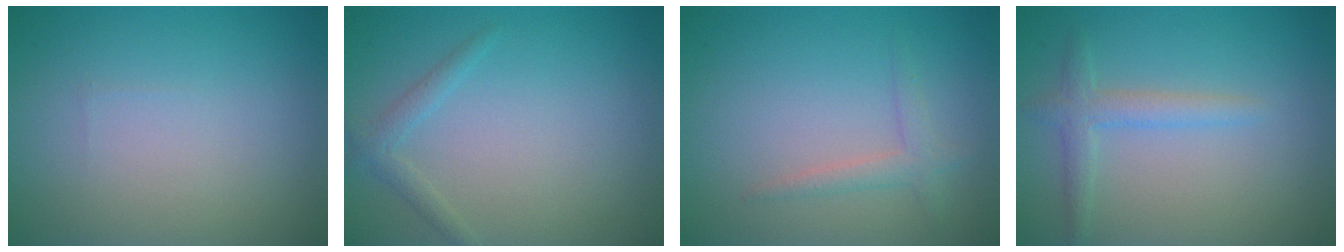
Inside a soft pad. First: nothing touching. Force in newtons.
{"total": 1.4, "press": 1.4, "slide": 0.1}
{"total": 1.6, "press": 1.5, "slide": 0.1}
{"total": 2.1, "press": 2.1, "slide": 0.2}